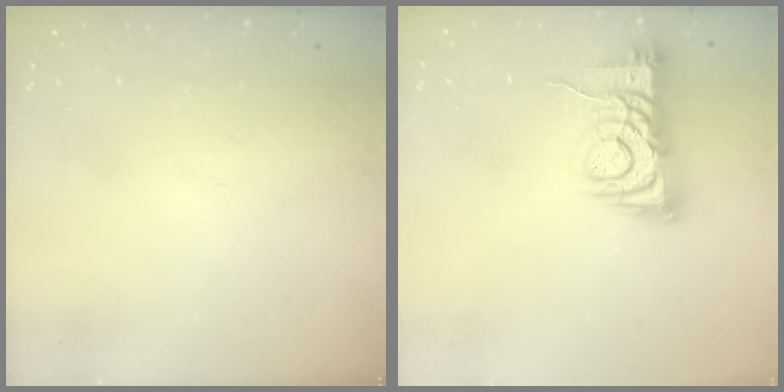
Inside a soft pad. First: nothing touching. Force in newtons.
{"total": 8.3, "press": 8.2, "slide": 1.3}